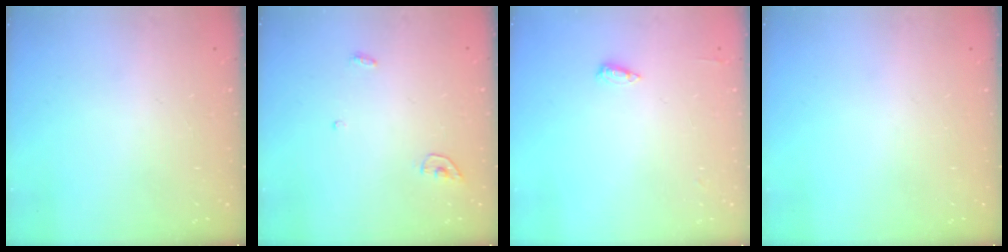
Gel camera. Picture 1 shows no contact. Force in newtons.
{"total": 3.4, "press": 3.4, "slide": 0.3}
{"total": 4.5, "press": 4.4, "slide": 1.0}
{"total": 0.0}